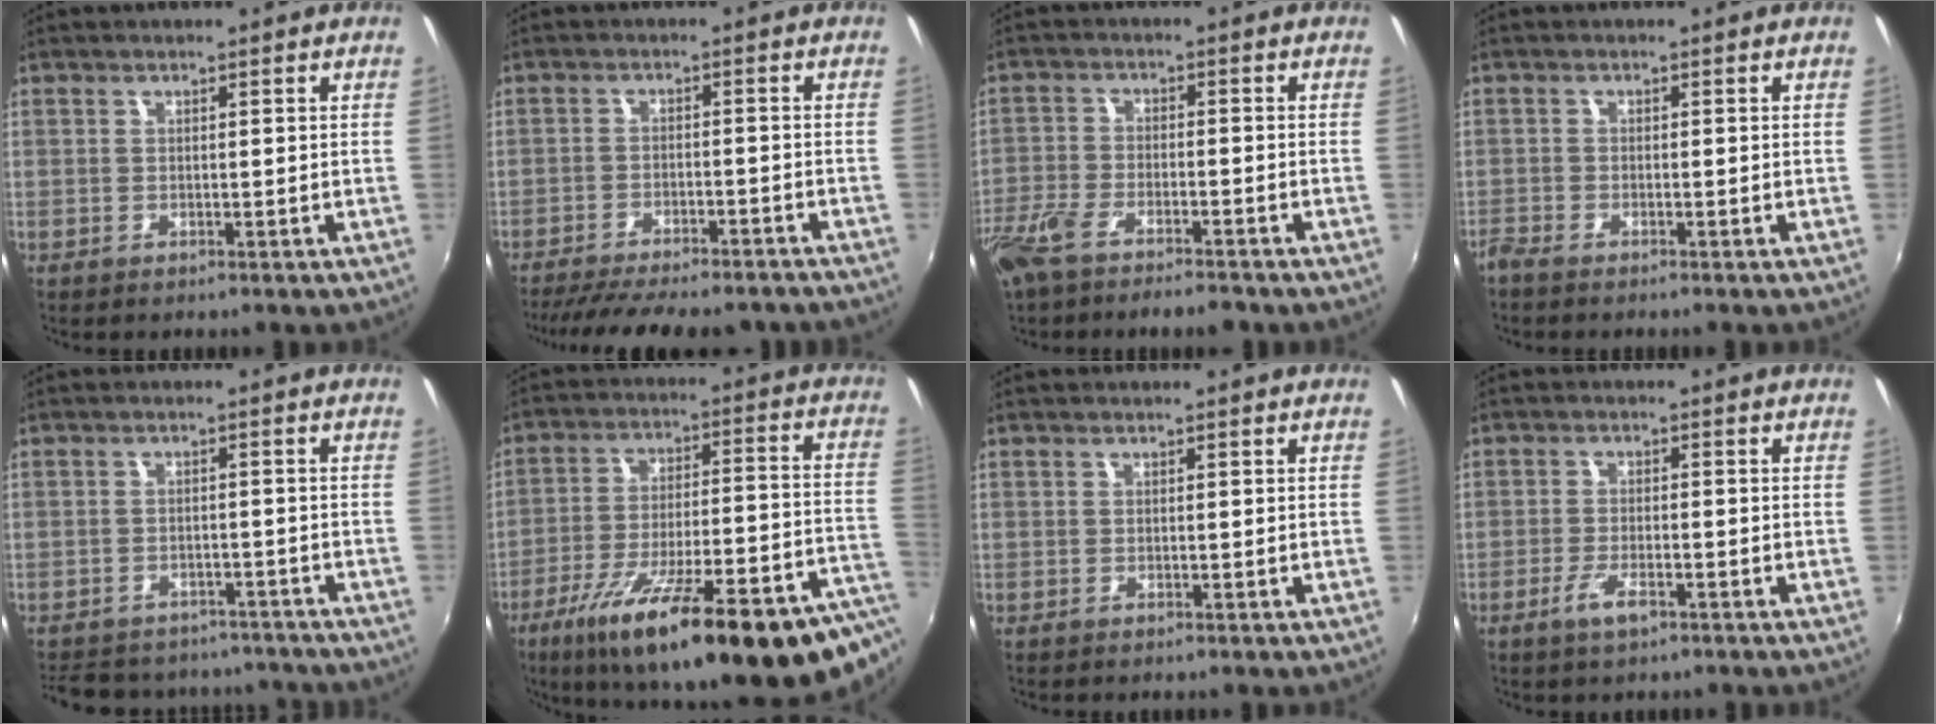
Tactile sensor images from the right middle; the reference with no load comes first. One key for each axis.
{"total": 18.7, "fx": -15.9, "fy": 4.4, "fz": 8.7, "tx": -0.174, "ty": -0.026, "tz": -0.219}
{"total": 10.0, "fx": -7.8, "fy": 2.7, "fz": 5.7, "tx": -0.140, "ty": -0.032, "tz": -0.145}
{"total": 2.0, "fx": -1.9, "fy": 0.2, "fz": 0.7, "tx": -0.023, "ty": -0.008, "tz": -0.040}
{"total": 16.6, "fx": -14.0, "fy": 6.8, "fz": 5.7, "tx": -0.132, "ty": 0.018, "tz": -0.182}
{"total": 31.7, "fx": -20.9, "fy": 6.0, "fz": 23.0, "tx": -0.331, "ty": -0.049, "tz": -0.293}
{"total": 0.0}
{"total": 3.9, "fx": -2.4, "fy": 1.0, "fz": 2.9, "tx": -0.067, "ty": -0.004, "tz": -0.047}